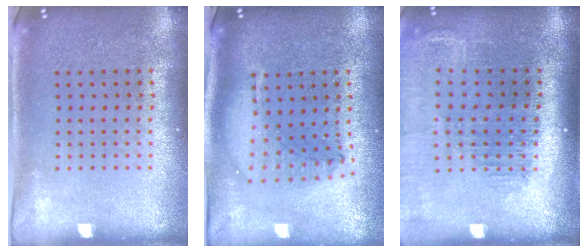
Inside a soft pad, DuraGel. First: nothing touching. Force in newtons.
{"total": 1.3, "press": 1.2, "slide": 0.4}
{"total": 1.6, "press": 1.5, "slide": 0.6}